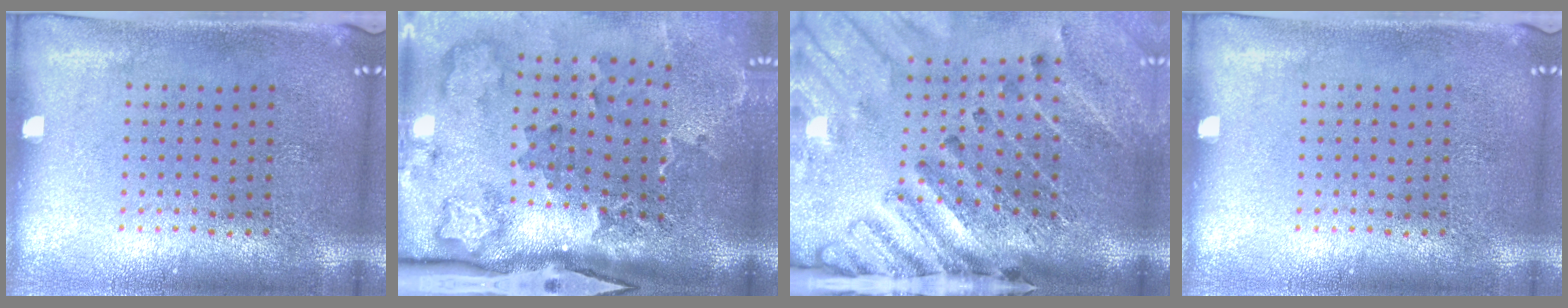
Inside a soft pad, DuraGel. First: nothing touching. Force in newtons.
{"total": 3.5, "press": 2.4, "slide": 2.6}
{"total": 3.5, "press": 2.9, "slide": 1.9}
{"total": 0.0}